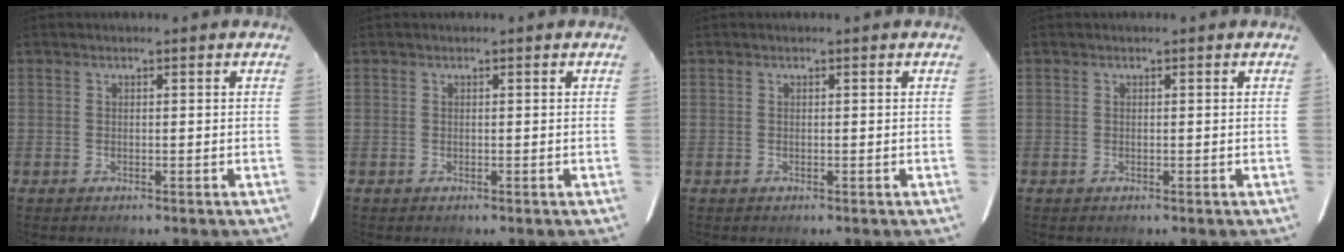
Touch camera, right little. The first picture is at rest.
{"total": 0.0}
{"total": 0.0}
{"total": 0.0}